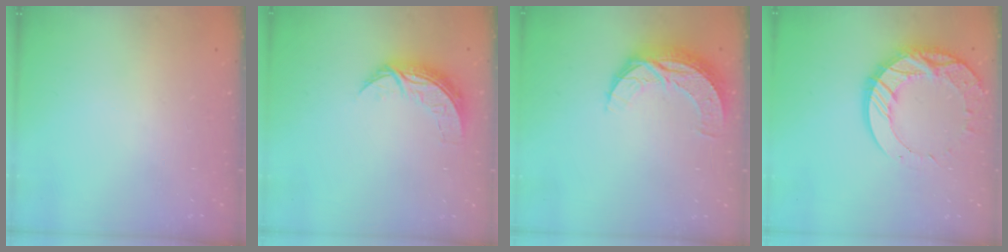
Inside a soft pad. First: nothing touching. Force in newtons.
{"total": 7.8, "press": 7.8, "slide": 0.3}
{"total": 8.9, "press": 8.9, "slide": 0.6}
{"total": 16.6, "press": 16.5, "slide": 1.3}